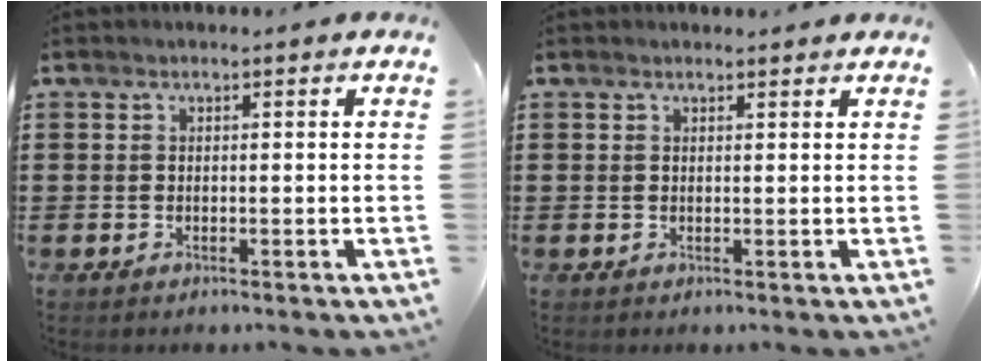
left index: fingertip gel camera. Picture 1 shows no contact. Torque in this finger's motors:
{"motor_torque": [0.95, -1.18, 0.46, 0.04]}